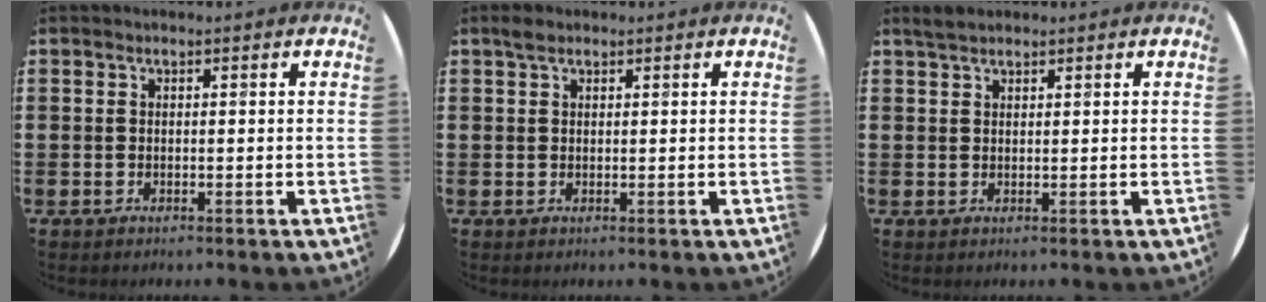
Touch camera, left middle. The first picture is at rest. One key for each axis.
{"total": 1.3, "fx": 1.0, "fy": 0.7, "fz": 0.6, "tx": -0.005, "ty": 0.002, "tz": 0.017}
{"total": 1.6, "fx": 1.5, "fy": 0.4, "fz": 0.5, "tx": -0.013, "ty": 0.004, "tz": 0.028}